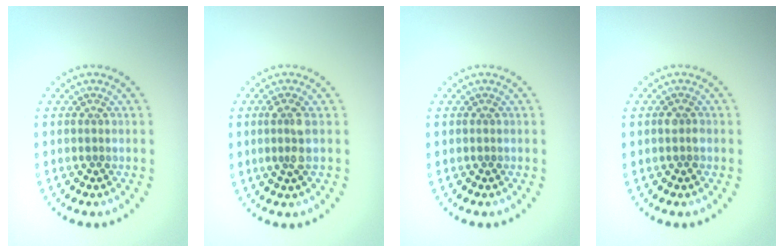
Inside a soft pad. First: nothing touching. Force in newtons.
{"total": 1.8, "press": 1.6, "slide": 0.9}
{"total": 0.0}
{"total": 1.2, "press": 1.1, "slide": 0.5}